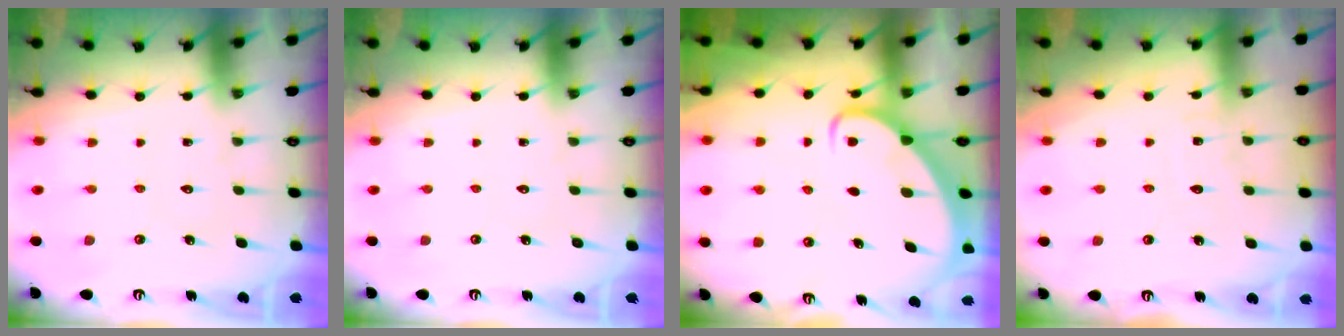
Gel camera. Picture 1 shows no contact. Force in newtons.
{"total": 0.0}
{"total": 3.3, "press": 3.3, "slide": 0.5}
{"total": 4.2, "press": 4.2, "slide": 0.4}